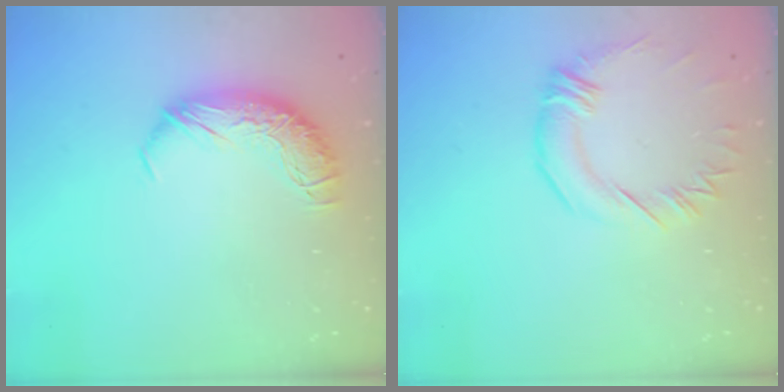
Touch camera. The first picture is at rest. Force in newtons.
{"total": 0.9, "press": 0.1, "slide": 0.9}